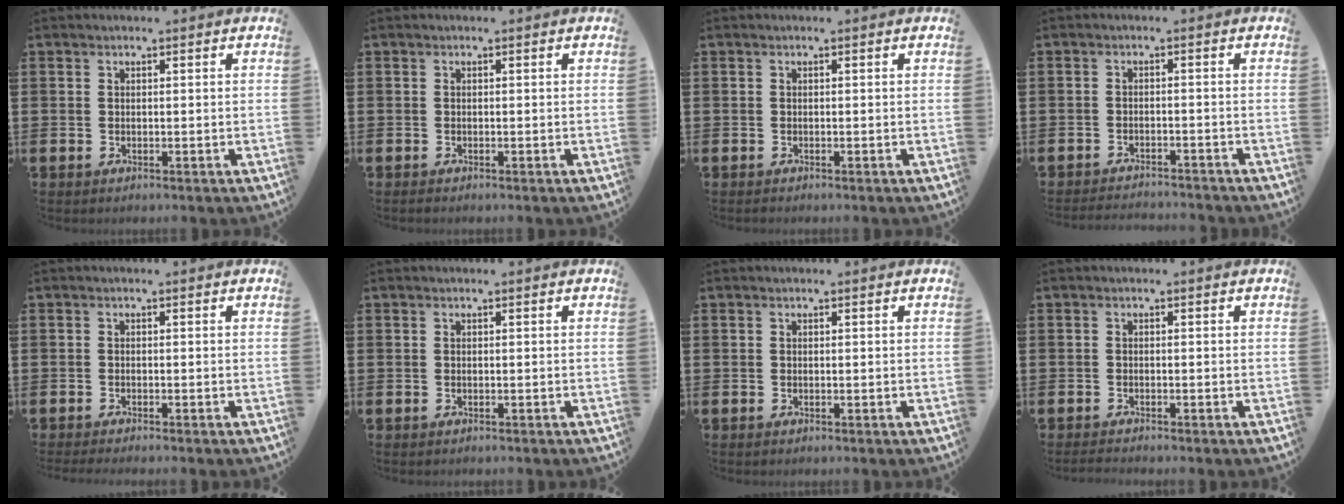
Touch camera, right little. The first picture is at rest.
{"total": 0.0}
{"total": 0.0}
{"total": 1.9, "force": [-1.9, -0.1, -0.1], "torque": [-0.002, 0.003, -0.041]}
{"total": 0.6, "force": [-0.5, -0.1, 0.2], "torque": [-0.003, -0.002, -0.011]}
{"total": 0.0}
{"total": 0.0}
{"total": 0.8, "force": [-0.7, 0.0, 0.3], "torque": [-0.006, -0.001, -0.014]}